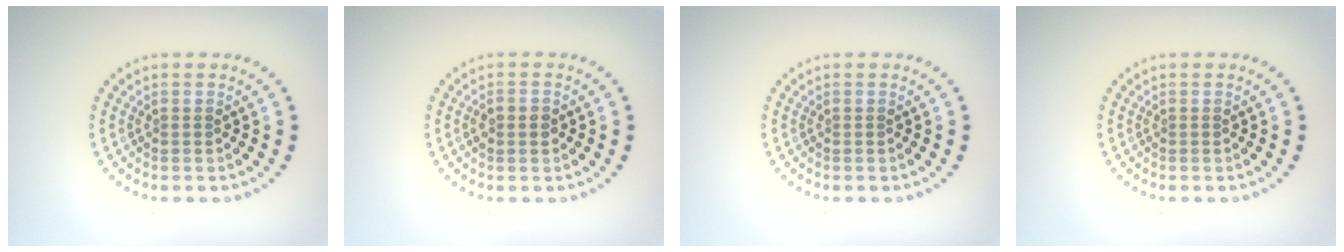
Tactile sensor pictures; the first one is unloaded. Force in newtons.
{"total": 1.2, "press": 1.1, "slide": 0.1}
{"total": 0.0}
{"total": 0.0}